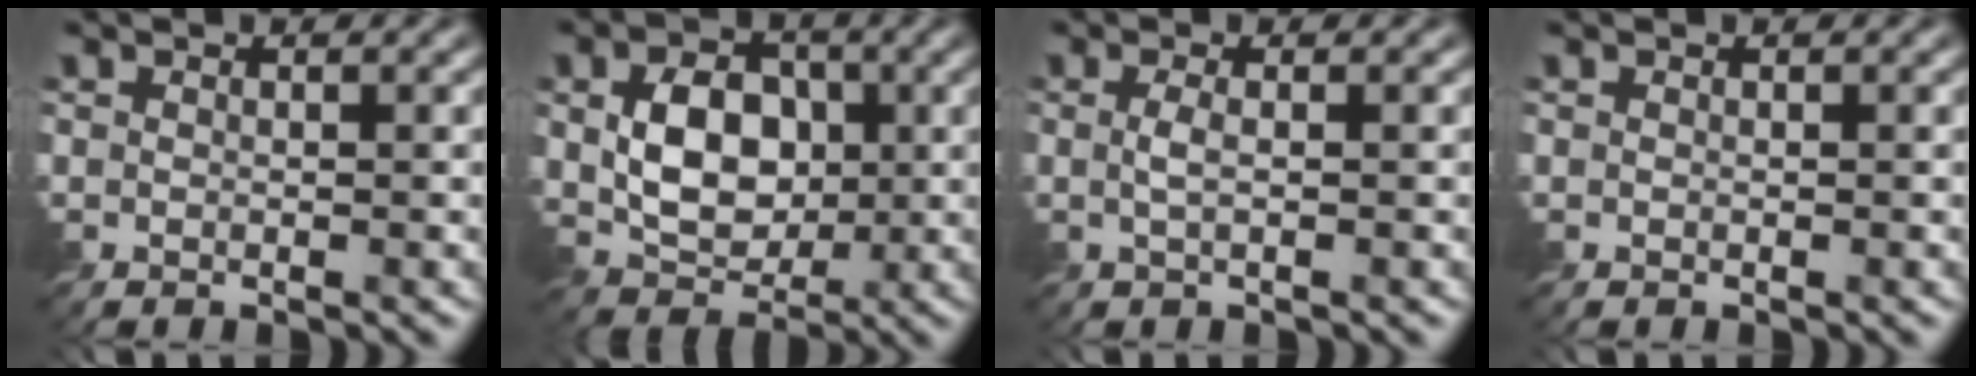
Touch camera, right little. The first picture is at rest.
{"total": 5.7, "force": [0.3, 4.2, 3.9], "torque": [-0.077, -0.004, 0.008]}
{"total": 1.2, "force": [0.0, 0.3, 1.2], "torque": [-0.027, 0.002, 0.000]}
{"total": 0.0}